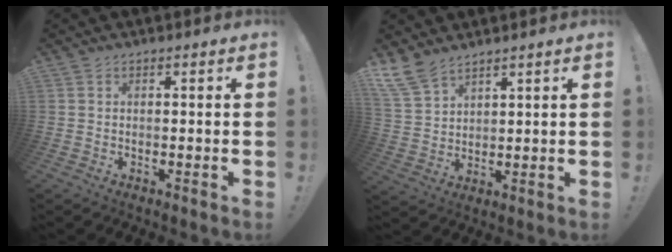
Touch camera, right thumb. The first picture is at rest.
{"total": 8.3, "force": [6.8, 3.4, 3.3], "torque": [-0.073, -0.033, 0.135]}